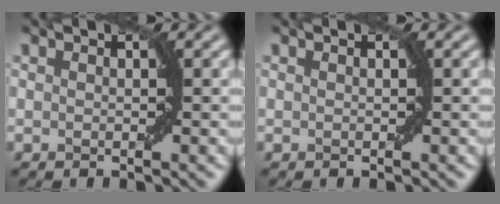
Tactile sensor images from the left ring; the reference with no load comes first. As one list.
[{"total": 0.0}]